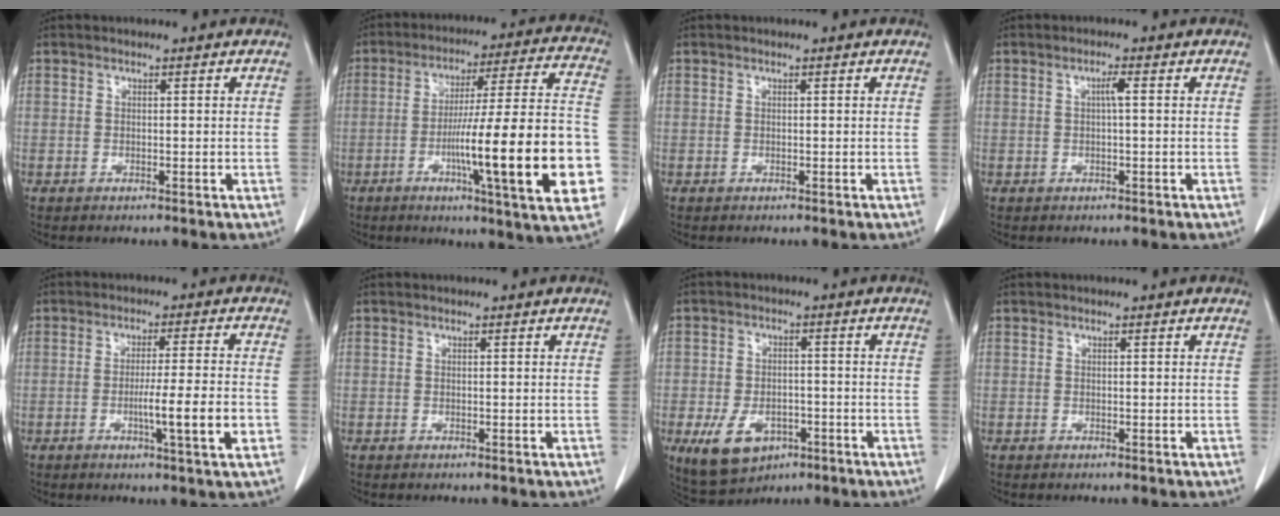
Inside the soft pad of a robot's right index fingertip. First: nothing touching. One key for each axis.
{"total": 23.8, "fx": -6.2, "fy": 0.7, "fz": 22.9, "tx": -0.283, "ty": 0.001, "tz": -0.092}
{"total": 0.0}
{"total": 1.5, "fx": 0.2, "fy": 0.0, "fz": 1.5, "tx": -0.029, "ty": 0.003, "tz": 0.003}
{"total": 7.9, "fx": -2.2, "fy": -0.6, "fz": 7.5, "tx": -0.117, "ty": -0.013, "tz": -0.036}
{"total": 0.0}
{"total": 8.0, "fx": -3.5, "fy": 5.5, "fz": 4.7, "tx": -0.088, "ty": 0.001, "tz": -0.044}
{"total": 0.0}